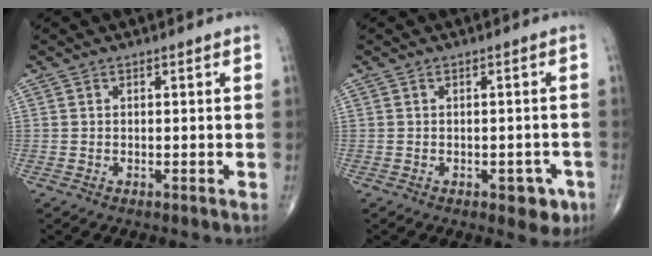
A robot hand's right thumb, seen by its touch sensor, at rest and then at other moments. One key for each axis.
{"total": 4.3, "fx": -2.0, "fy": 2.3, "fz": 3.0, "tx": -0.010, "ty": 0.007, "tz": -0.021}